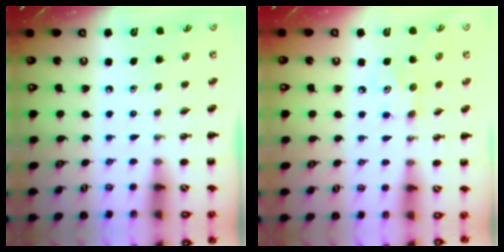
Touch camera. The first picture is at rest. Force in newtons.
{"total": 3.2, "press": 3.1, "slide": 0.6}